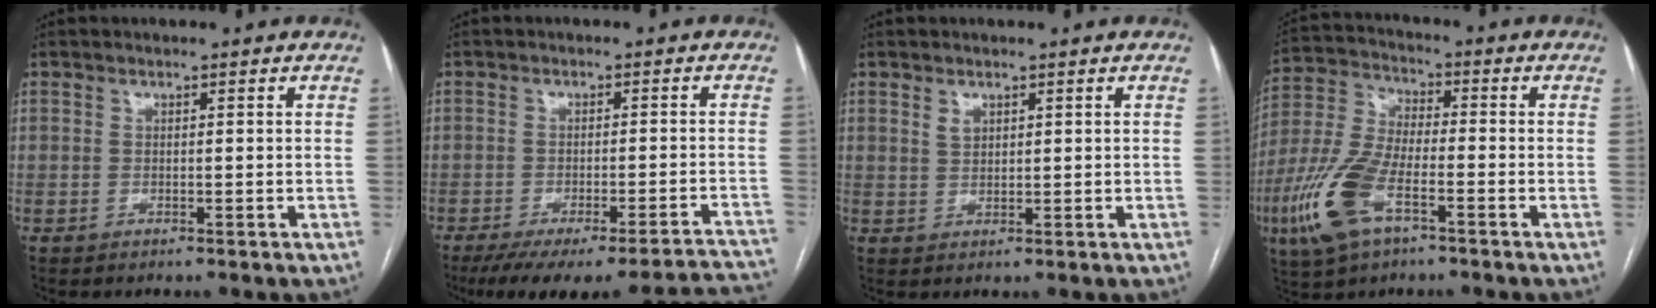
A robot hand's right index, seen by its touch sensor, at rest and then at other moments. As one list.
[{"total": 21.7, "force": [-19.9, 1.6, 8.3], "torque": [-0.057, -0.012, -0.248]}, {"total": 1.8, "force": [1.0, 1.1, 0.9], "torque": [-0.017, 0.000, 0.023]}, {"total": 12.0, "force": [-5.3, 4.7, 9.7], "torque": [-0.232, -0.005, -0.102]}]